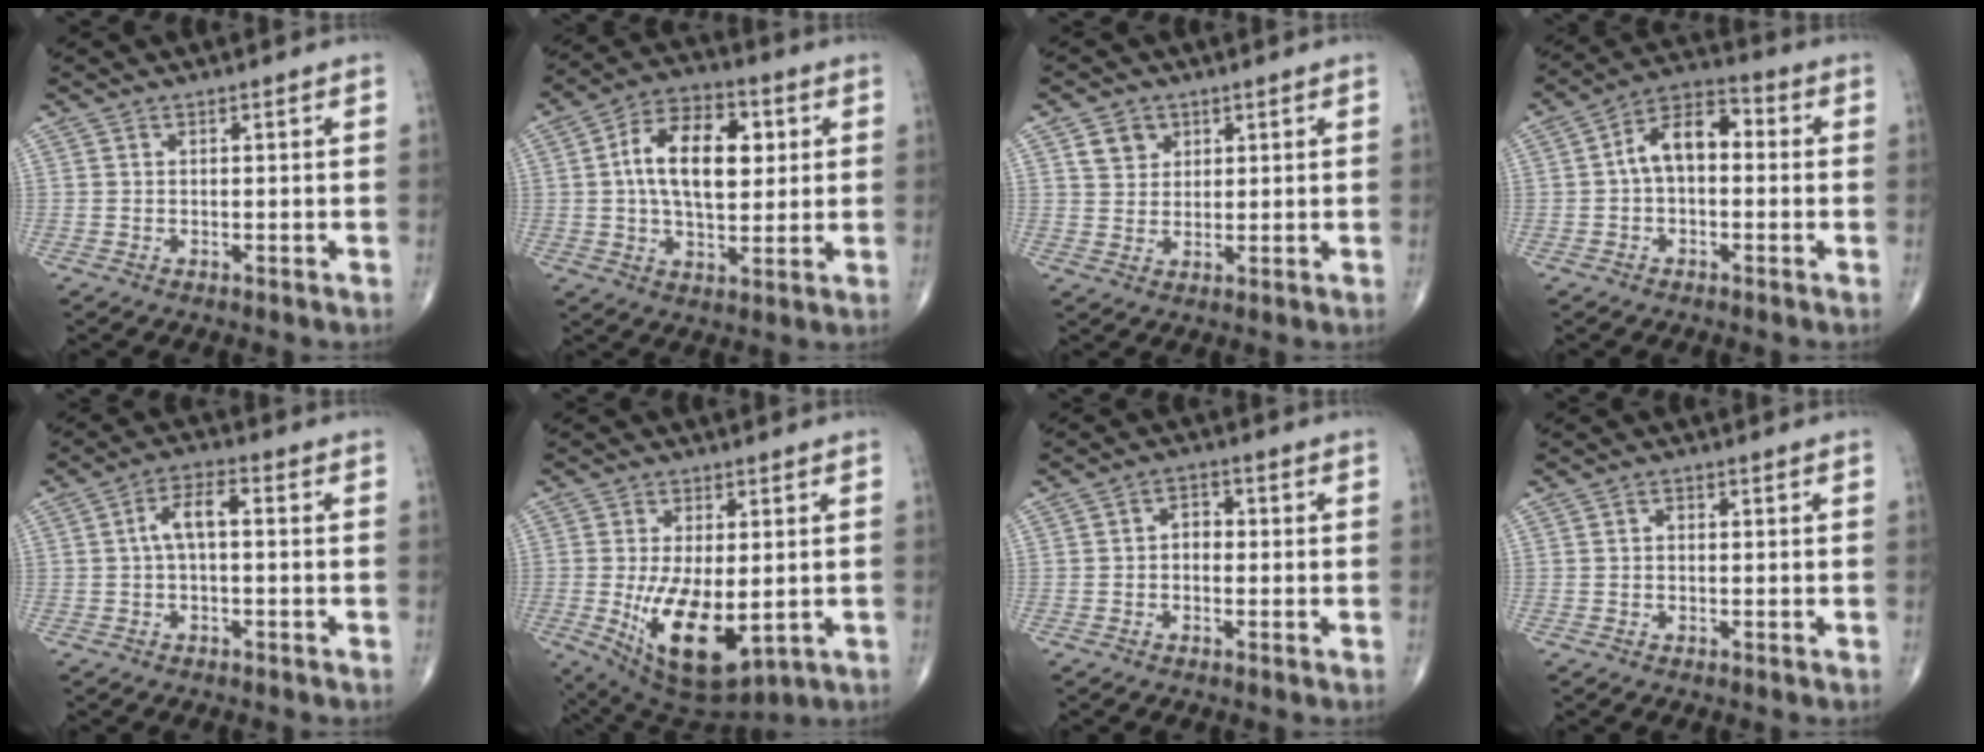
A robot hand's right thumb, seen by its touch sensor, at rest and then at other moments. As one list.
[{"total": 15.5, "force": [2.7, 8.7, 12.5], "torque": [-0.191, 0.009, 0.041]}, {"total": 4.6, "force": [2.2, 3.7, 1.6], "torque": [-0.008, -0.012, 0.040]}, {"total": 9.4, "force": [0.2, 5.7, 7.5], "torque": [-0.111, 0.036, -0.010]}, {"total": 5.2, "force": [0.1, 2.2, 4.7], "torque": [-0.087, 0.022, -0.005]}, {"total": 14.4, "force": [-2.4, 6.8, 12.5], "torque": [-0.215, -0.024, -0.016]}, {"total": 3.2, "force": [-0.2, 2.3, 2.2], "torque": [-0.021, 0.016, -0.010]}, {"total": 1.0, "force": [0.1, 0.6, 0.7], "torque": [-0.012, 0.004, 0.000]}]